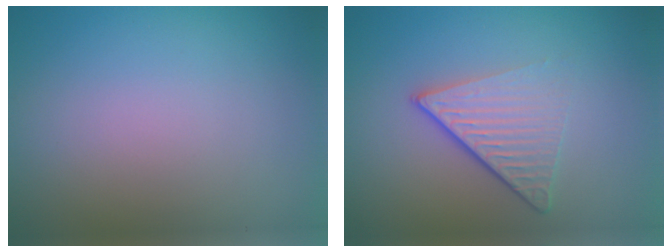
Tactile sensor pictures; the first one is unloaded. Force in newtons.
{"total": 4.9, "press": 2.9, "slide": 3.9}